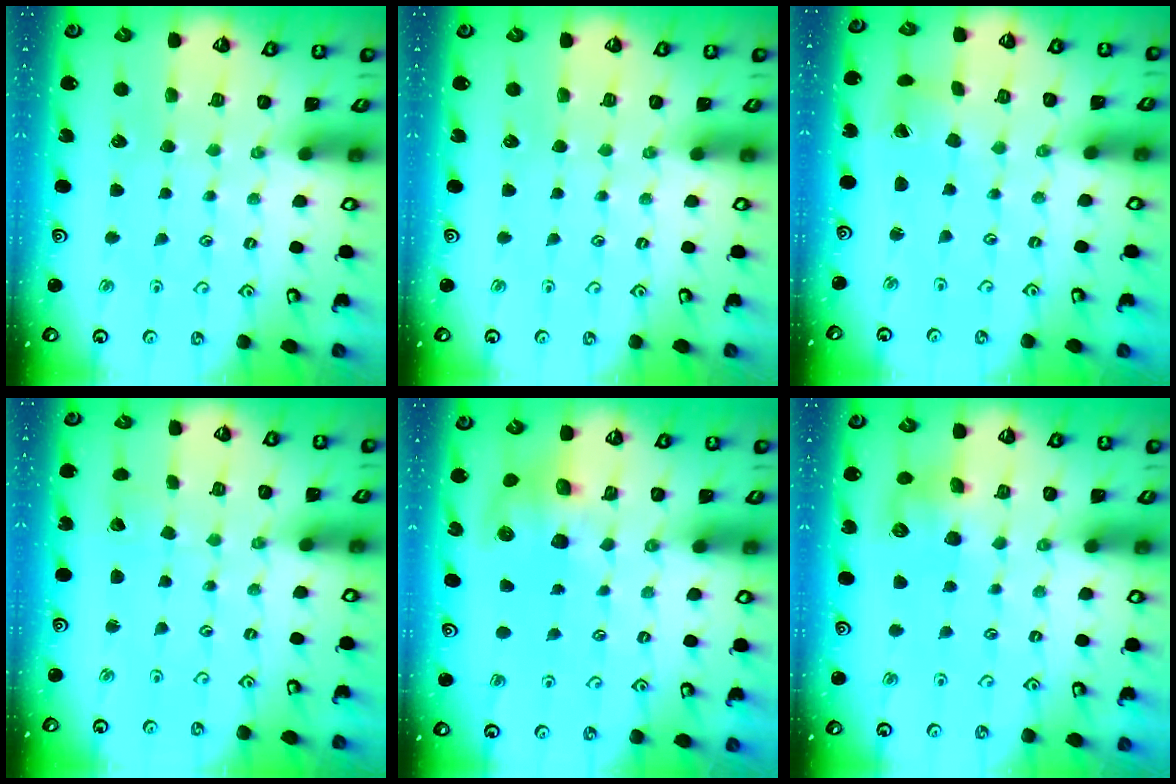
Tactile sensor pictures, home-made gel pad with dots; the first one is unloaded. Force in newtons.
{"total": 0.0}
{"total": 1.2, "press": 1.1, "slide": 0.3}
{"total": 1.2, "press": 1.2, "slide": 0.1}
{"total": 8.1, "press": 8.0, "slide": 1.1}
{"total": 8.9, "press": 8.9, "slide": 0.4}